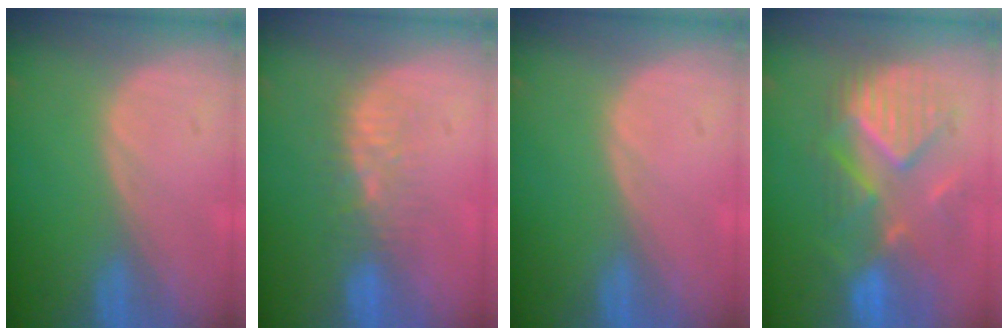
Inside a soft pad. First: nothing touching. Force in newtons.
{"total": 5.3, "press": 4.8, "slide": 2.2}
{"total": 0.0}
{"total": 9.8, "press": 9.3, "slide": 3.1}